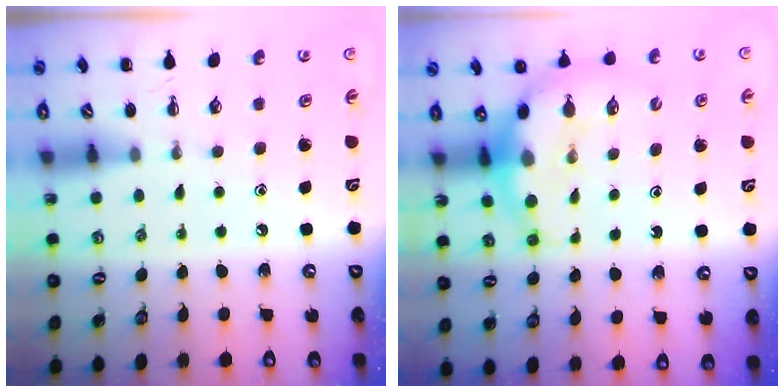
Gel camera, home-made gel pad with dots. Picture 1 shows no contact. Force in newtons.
{"total": 9.3, "press": 9.0, "slide": 2.2}